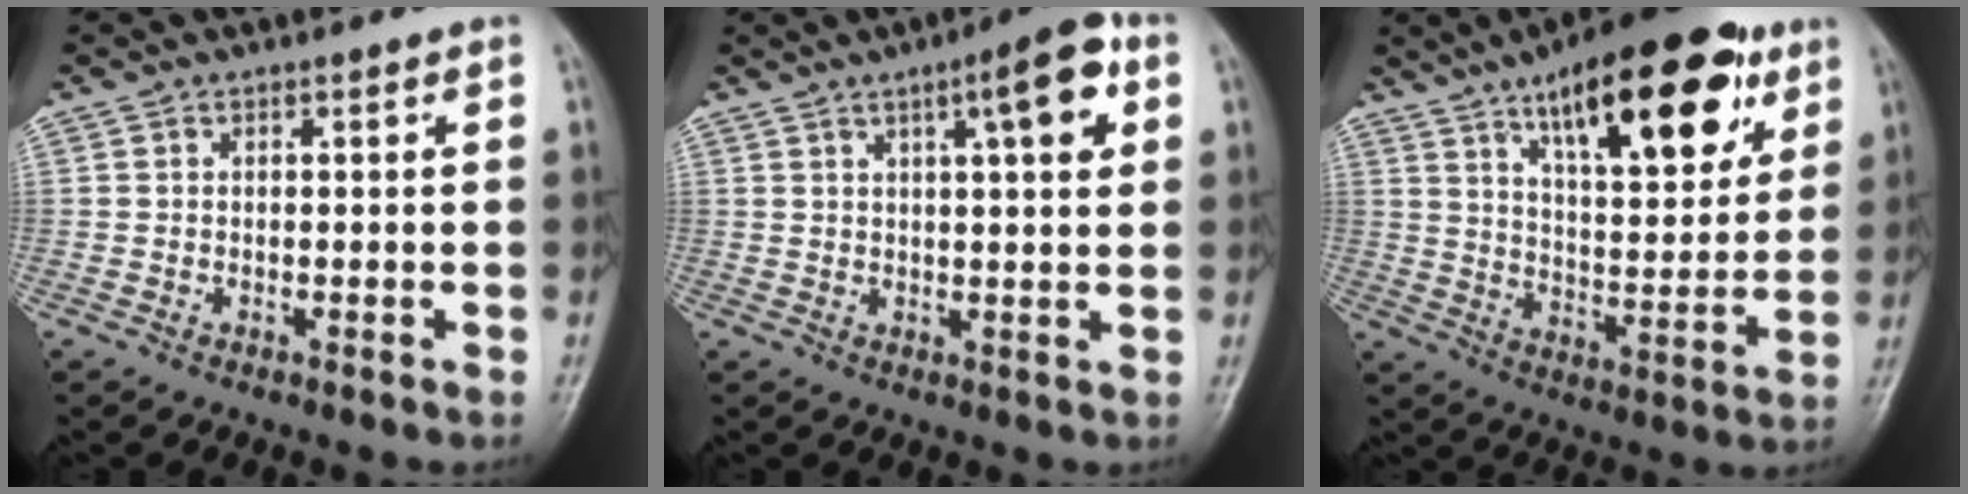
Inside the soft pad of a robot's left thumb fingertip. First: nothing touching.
{"total": 9.1, "force": [3.7, 2.2, 8.1], "torque": [-0.105, -0.001, 0.048]}
{"total": 22.6, "force": [12.1, 8.4, 17.1], "torque": [-0.217, -0.037, 0.188]}